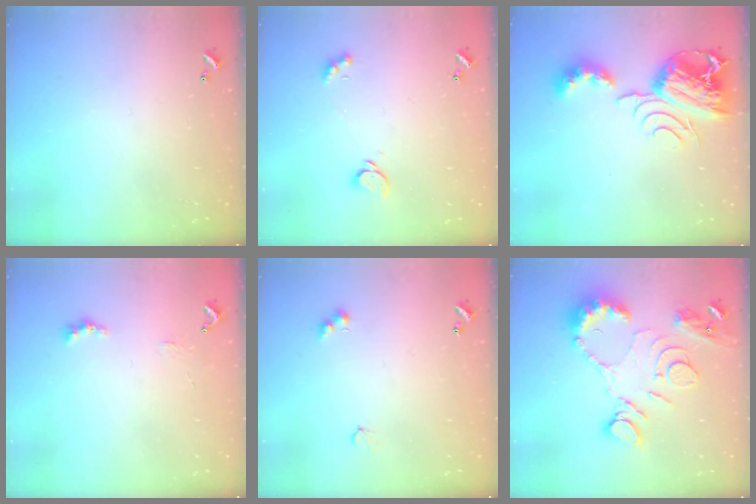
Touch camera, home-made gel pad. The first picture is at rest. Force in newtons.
{"total": 1.8, "press": 1.7, "slide": 0.5}
{"total": 12.2, "press": 12.1, "slide": 1.4}
{"total": 2.0, "press": 1.9, "slide": 0.6}
{"total": 5.0, "press": 4.9, "slide": 0.8}
{"total": 14.6, "press": 14.5, "slide": 1.7}